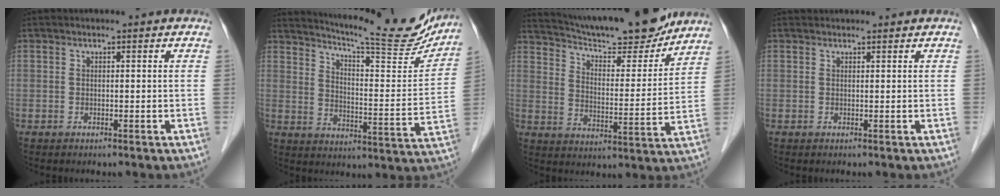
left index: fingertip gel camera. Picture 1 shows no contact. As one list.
[{"total": 20.9, "force": [19.1, 2.1, 8.3], "torque": [-0.127, -0.050, 0.248]}, {"total": 20.0, "force": [18.1, 2.8, 8.1], "torque": [-0.134, -0.004, 0.264]}, {"total": 2.2, "force": [2.2, 0.5, 0.3], "torque": [-0.006, 0.025, 0.031]}]